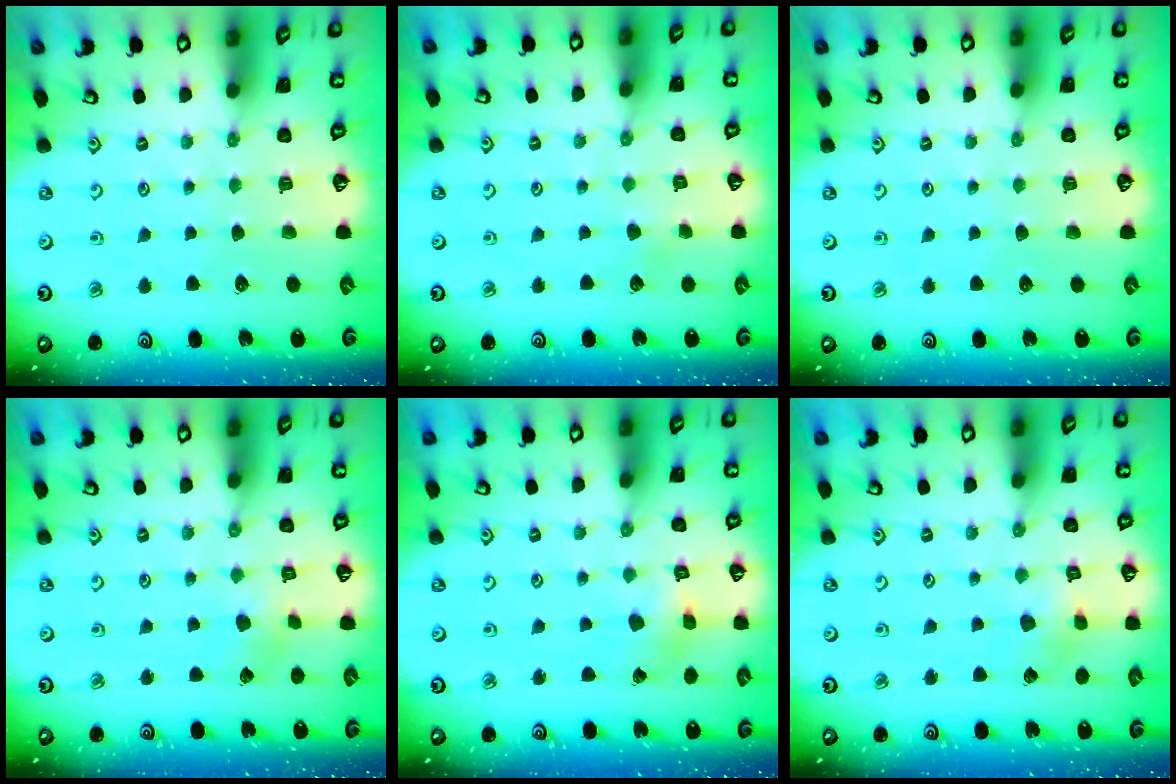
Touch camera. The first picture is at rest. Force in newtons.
{"total": 2.4, "press": 2.4, "slide": 0.3}
{"total": 0.0}
{"total": 3.6, "press": 3.5, "slide": 0.6}
{"total": 2.8, "press": 2.8, "slide": 0.5}
{"total": 5.1, "press": 5.0, "slide": 0.2}